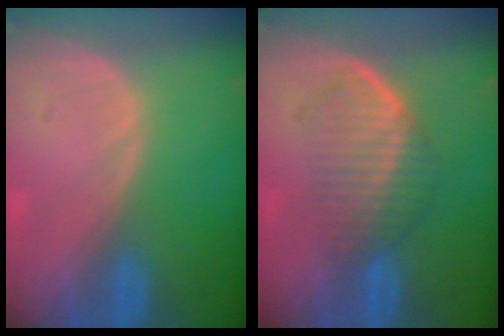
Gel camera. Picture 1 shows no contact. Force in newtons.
{"total": 6.9, "press": 6.1, "slide": 3.3}